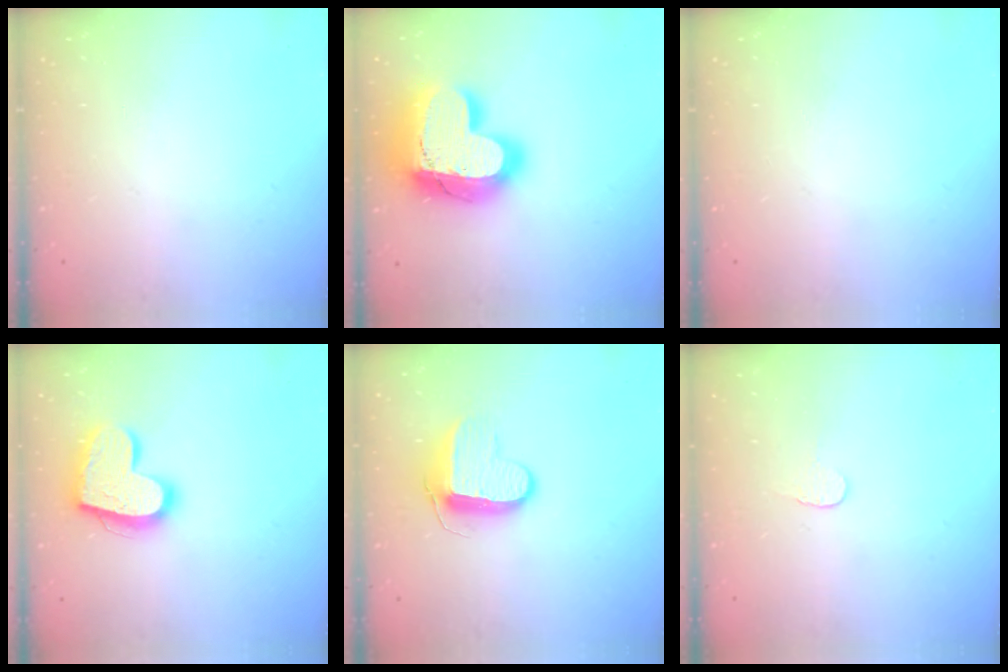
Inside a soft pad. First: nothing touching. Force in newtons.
{"total": 25.8, "press": 25.7, "slide": 1.9}
{"total": 0.0}
{"total": 17.6, "press": 17.6, "slide": 1.4}
{"total": 10.0, "press": 10.0, "slide": 0.2}
{"total": 3.4, "press": 3.4, "slide": 0.3}